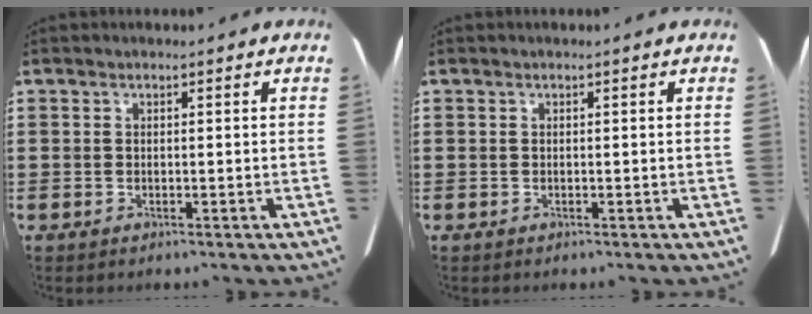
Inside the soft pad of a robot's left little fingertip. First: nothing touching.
{"total": 0.0}